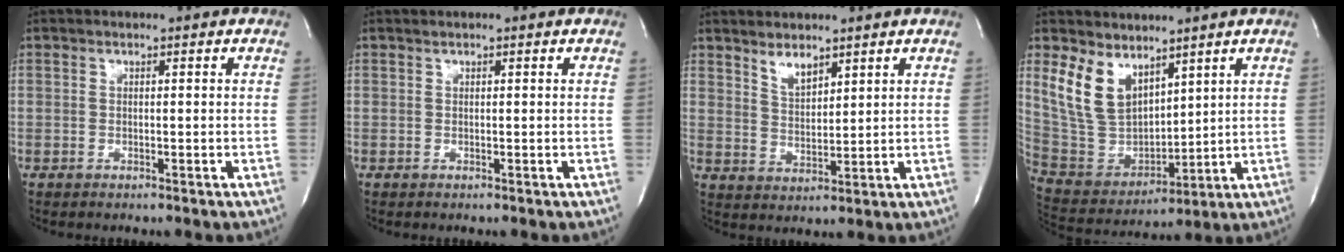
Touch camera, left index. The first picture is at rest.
{"total": 0.0}
{"total": 3.4, "force": [2.6, 1.3, 1.7], "torque": [-0.036, -0.010, 0.055]}
{"total": 10.6, "force": [6.3, 6.2, 5.8], "torque": [-0.134, 0.000, 0.142]}